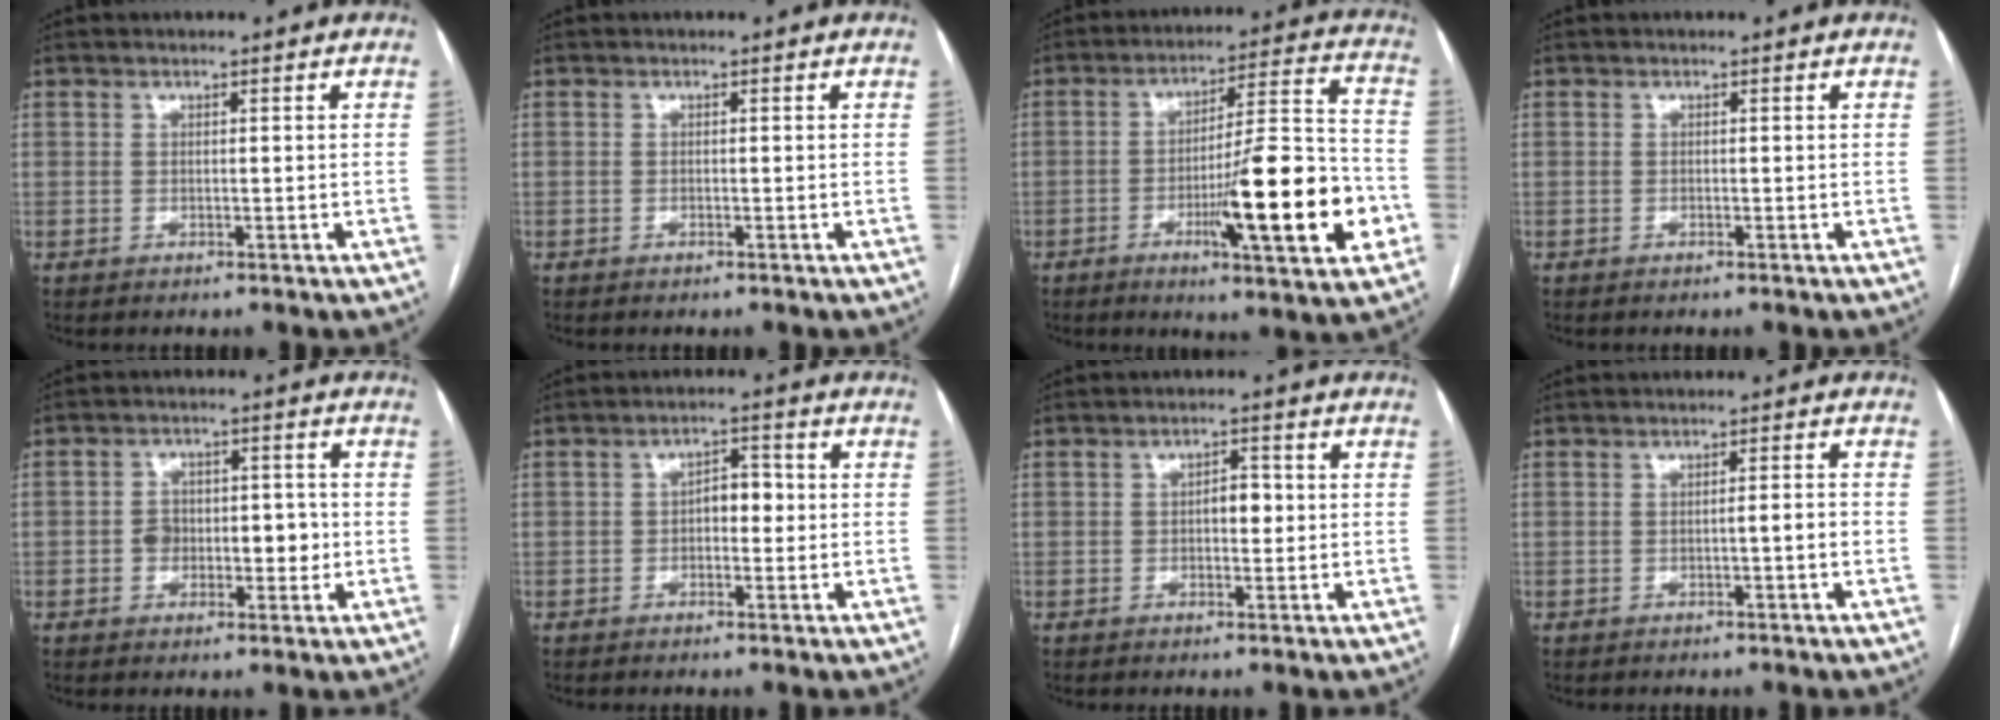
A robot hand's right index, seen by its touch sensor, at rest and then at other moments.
{"total": 0.0}
{"total": 18.5, "force": [-5.7, 1.9, 17.5], "torque": [-0.253, 0.000, -0.080]}
{"total": 0.0}
{"total": 6.7, "force": [-1.0, 4.1, 5.2], "torque": [-0.072, 0.021, -0.011]}
{"total": 3.8, "force": [-0.2, 2.0, 3.2], "torque": [-0.046, 0.016, -0.006]}
{"total": 3.0, "force": [-0.1, 1.5, 2.6], "torque": [-0.037, 0.009, -0.001]}
{"total": 1.9, "force": [-0.6, 0.0, 1.8], "torque": [-0.024, 0.002, -0.011]}